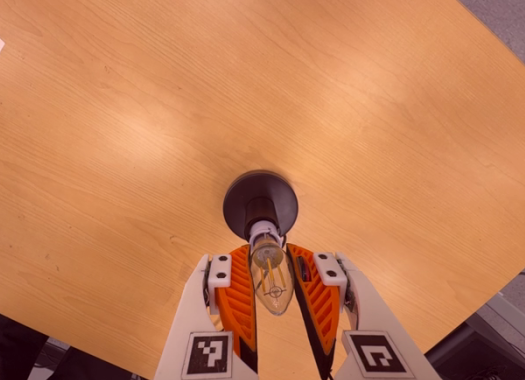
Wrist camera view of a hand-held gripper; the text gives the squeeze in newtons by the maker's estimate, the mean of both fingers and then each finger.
{"total": 12.2, "left": 11.7, "right": 12.6}